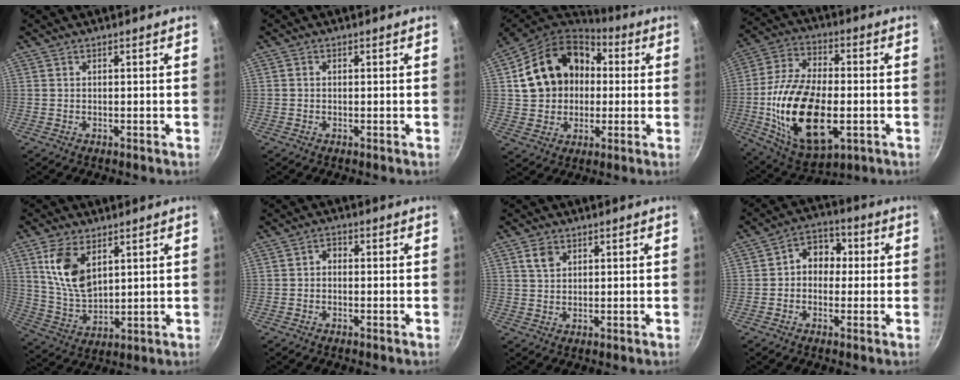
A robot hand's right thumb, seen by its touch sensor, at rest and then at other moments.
{"total": 0.5, "force": [-0.1, 0.5, 0.2], "torque": [-0.005, 0.003, -0.001]}
{"total": 18.9, "force": [2.6, 15.3, 10.8], "torque": [-0.172, 0.040, 0.046]}
{"total": 23.1, "force": [-4.1, 12.2, 19.2], "torque": [-0.356, 0.013, -0.066]}
{"total": 11.3, "force": [4.6, 6.3, 8.1], "torque": [-0.145, -0.030, 0.099]}
{"total": 1.8, "force": [-0.5, 1.3, 1.1], "torque": [-0.020, 0.013, -0.013]}
{"total": 3.2, "force": [1.5, 2.2, 1.7], "torque": [-0.022, 0.000, 0.028]}
{"total": 7.4, "force": [0.3, 6.0, 4.2], "torque": [-0.020, 0.019, -0.015]}